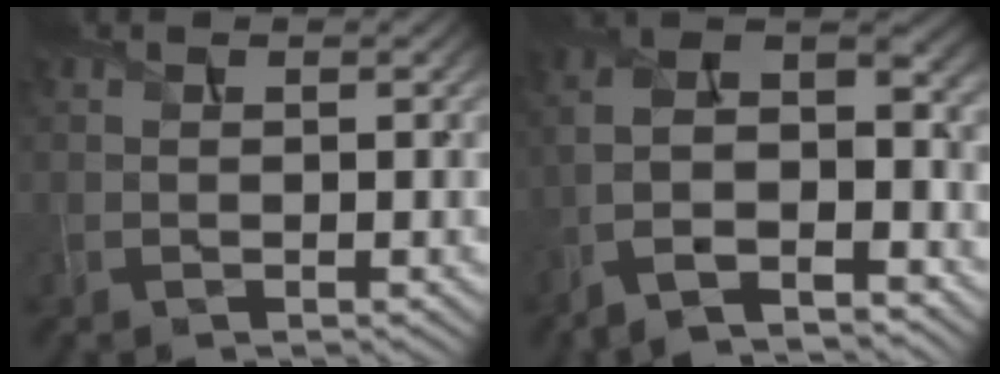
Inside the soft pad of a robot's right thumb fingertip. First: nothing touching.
{"total": 13.4, "force": [-6.8, 5.5, 10.1], "torque": [-0.223, -0.010, -0.117]}